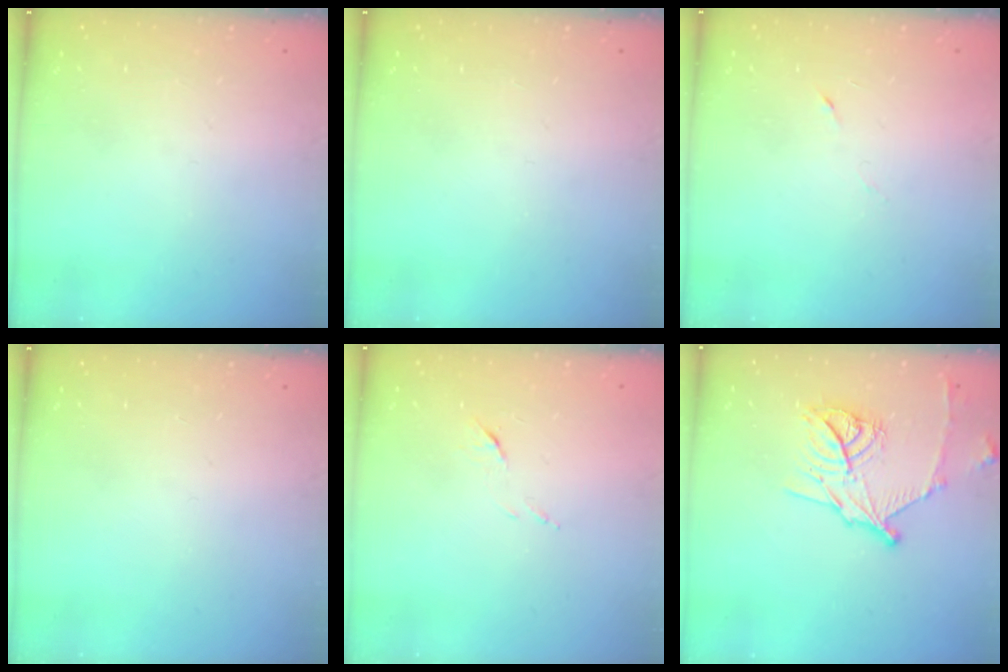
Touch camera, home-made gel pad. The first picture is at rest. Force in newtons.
{"total": 0.0}
{"total": 3.4, "press": 3.2, "slide": 0.9}
{"total": 0.0}
{"total": 5.5, "press": 5.5, "slide": 0.5}
{"total": 14.9, "press": 14.9, "slide": 0.8}